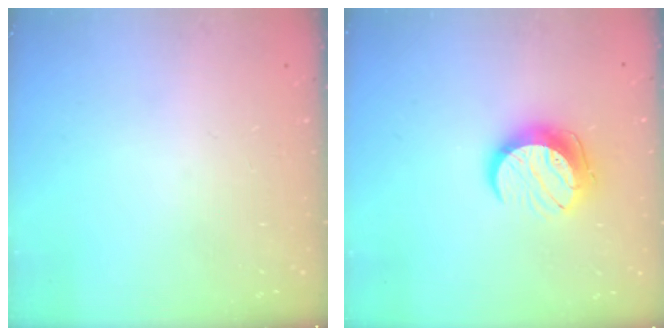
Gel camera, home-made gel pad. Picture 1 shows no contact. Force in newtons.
{"total": 11.3, "press": 11.2, "slide": 0.7}